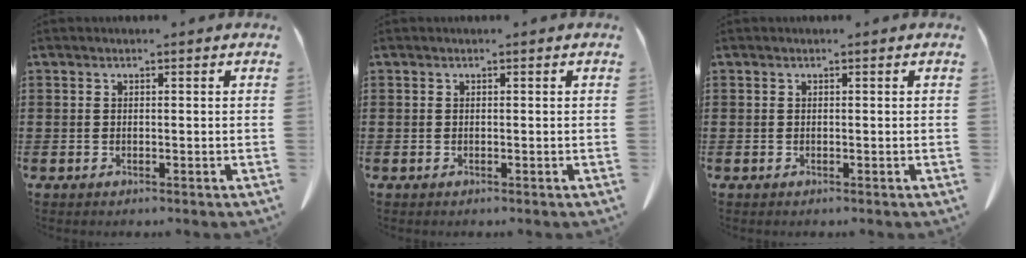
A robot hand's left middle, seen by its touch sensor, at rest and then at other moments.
{"total": 0.0}
{"total": 0.0}